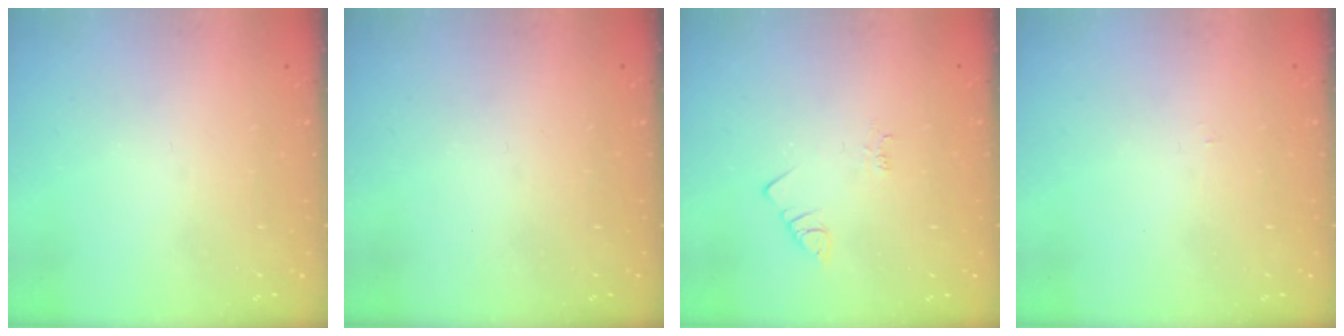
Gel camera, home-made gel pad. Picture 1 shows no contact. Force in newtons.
{"total": 0.0}
{"total": 1.4, "press": 1.4, "slide": 0.3}
{"total": 2.2, "press": 2.2, "slide": 0.3}